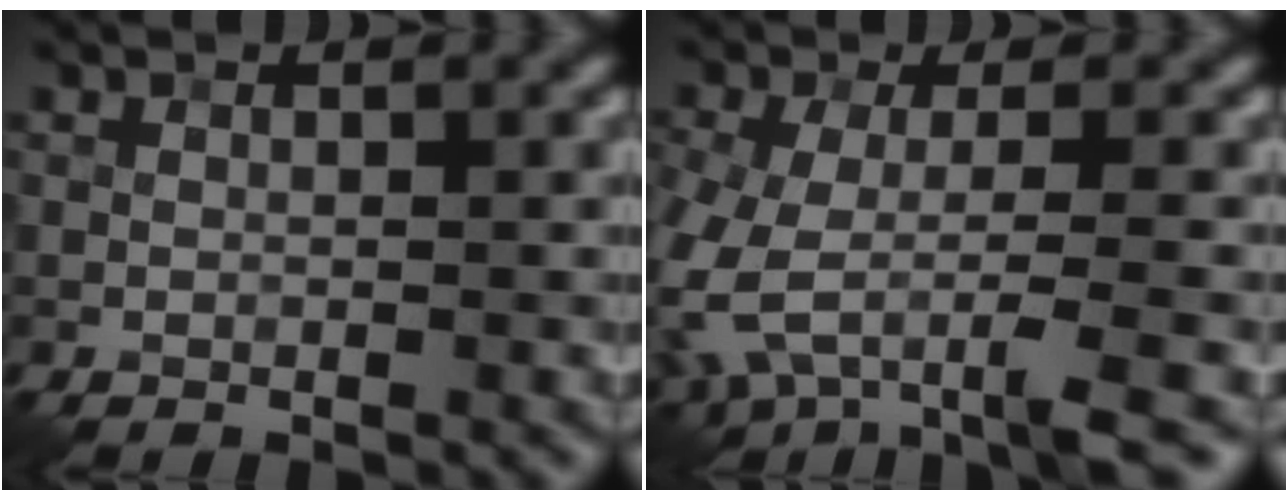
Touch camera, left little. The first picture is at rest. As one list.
[{"total": 6.2, "force": [-2.4, 2.6, 5.1], "torque": [-0.118, -0.018, -0.056]}]